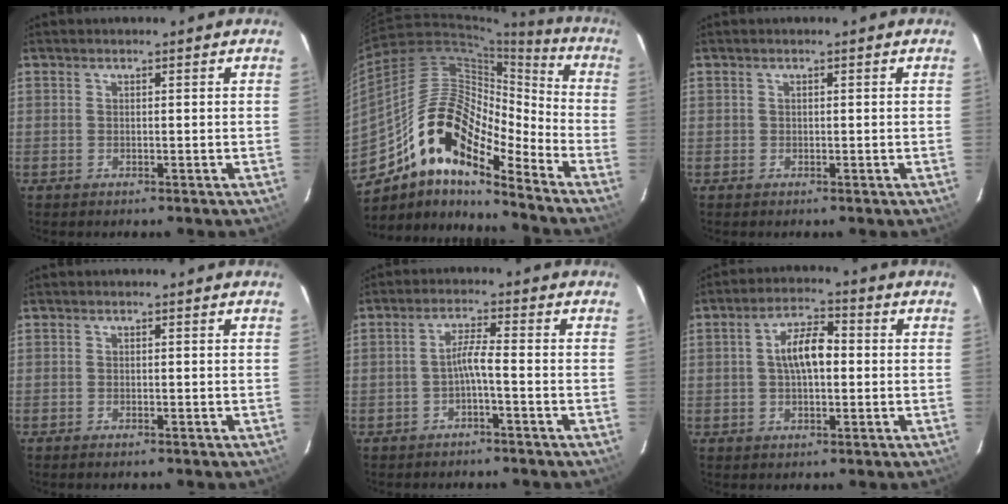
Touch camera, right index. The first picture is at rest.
{"total": 18.6, "force": [-12.2, 6.6, 12.4], "torque": [-0.211, 0.000, -0.238]}
{"total": 0.0}
{"total": 0.9, "force": [-0.8, 0.2, 0.5], "torque": [-0.010, -0.001, -0.014]}
{"total": 3.1, "force": [-1.6, -0.2, 2.7], "torque": [-0.058, 0.008, -0.030]}
{"total": 7.3, "force": [0.3, 3.4, 6.4], "torque": [-0.120, 0.017, 0.008]}